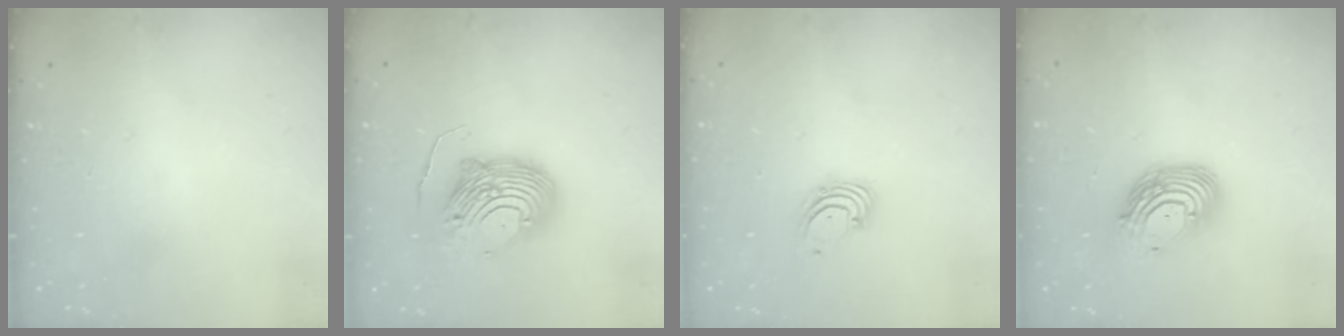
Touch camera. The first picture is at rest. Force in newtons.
{"total": 12.3, "press": 12.2, "slide": 1.2}
{"total": 1.8, "press": 1.8, "slide": 0.2}
{"total": 12.8, "press": 12.8, "slide": 1.2}